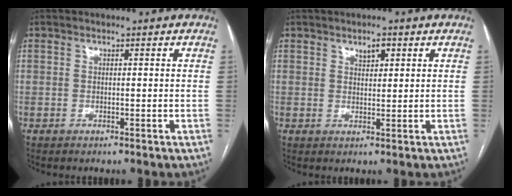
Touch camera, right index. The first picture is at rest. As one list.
[{"total": 2.2, "force": [1.3, 0.9, 1.5], "torque": [-0.025, 0.001, 0.023]}]